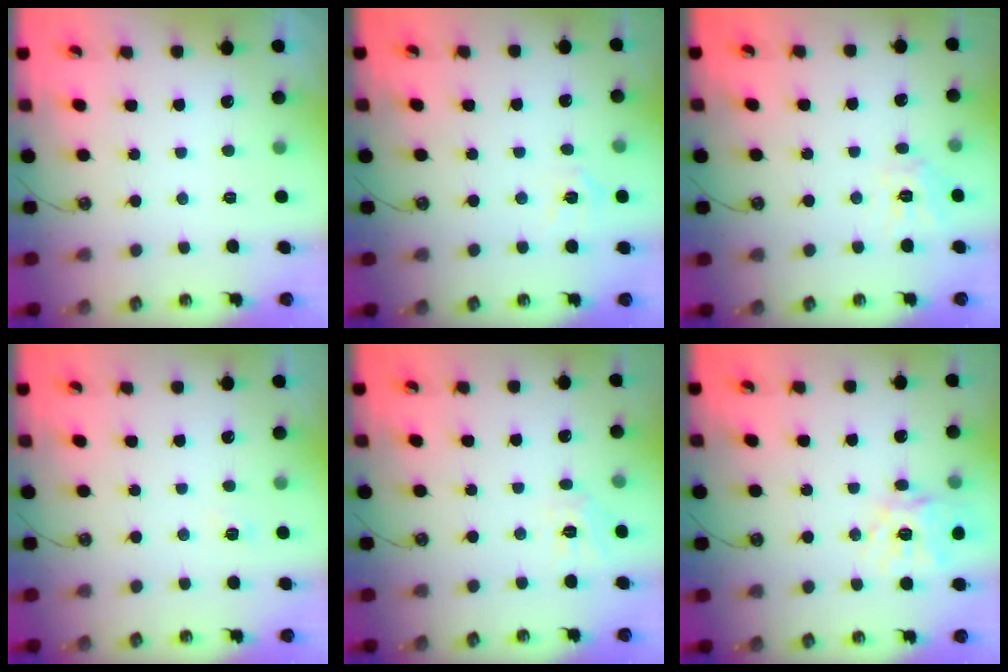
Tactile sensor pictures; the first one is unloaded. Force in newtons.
{"total": 7.3, "press": 7.3, "slide": 0.7}
{"total": 9.1, "press": 9.1, "slide": 0.8}
{"total": 2.3, "press": 2.3, "slide": 0.3}
{"total": 7.0, "press": 7.0, "slide": 0.4}
{"total": 14.6, "press": 14.5, "slide": 2.0}